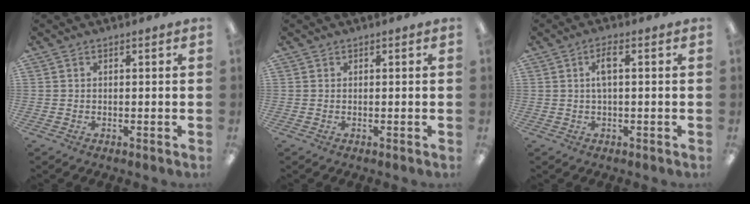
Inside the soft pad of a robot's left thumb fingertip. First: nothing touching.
{"total": 0.0}
{"total": 4.0, "force": [0.7, 1.2, 3.8], "torque": [-0.076, 0.011, 0.008]}